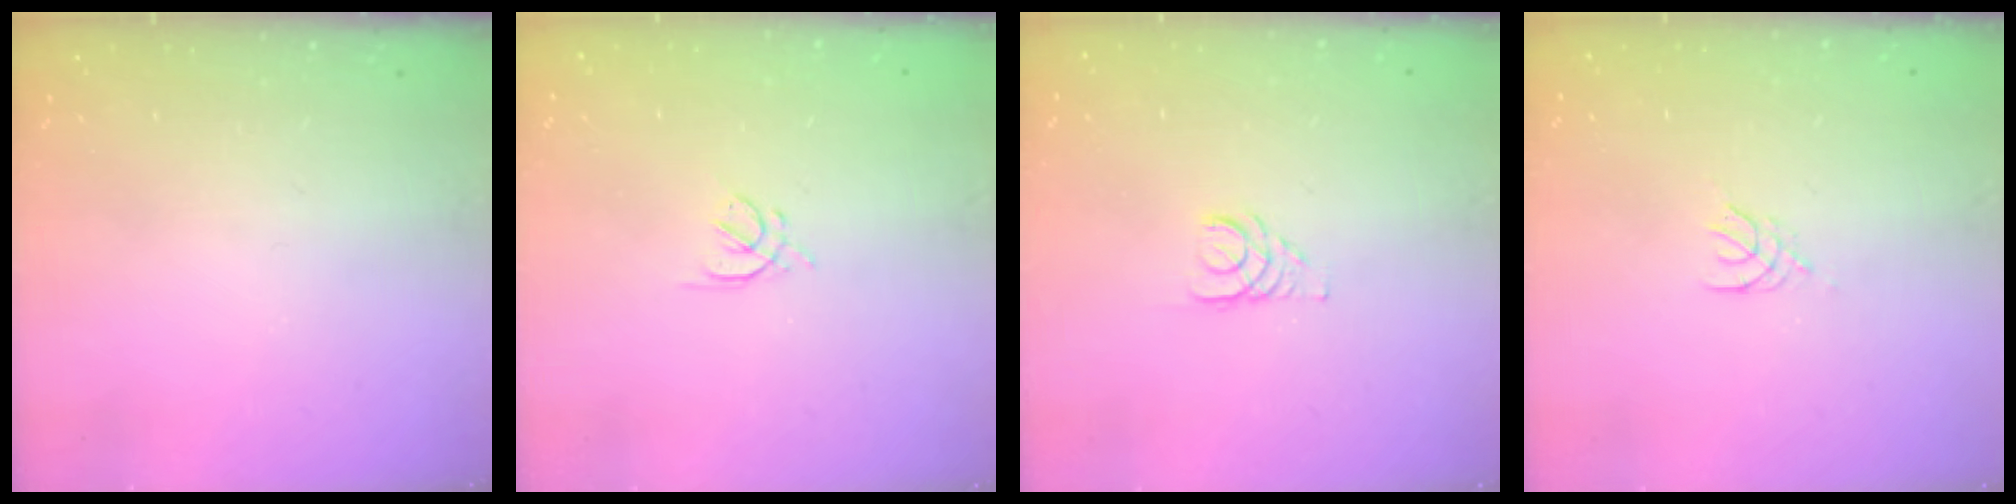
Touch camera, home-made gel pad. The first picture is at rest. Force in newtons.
{"total": 2.5, "press": 2.4, "slide": 0.6}
{"total": 2.9, "press": 2.9, "slide": 0.3}
{"total": 2.0, "press": 1.9, "slide": 0.4}